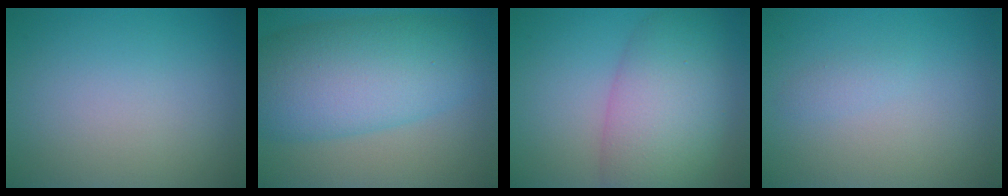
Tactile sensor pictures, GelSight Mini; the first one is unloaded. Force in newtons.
{"total": 10.1, "press": 10.1, "slide": 0.2}
{"total": 8.5, "press": 8.5, "slide": 0.3}
{"total": 0.8, "press": 0.7, "slide": 0.1}